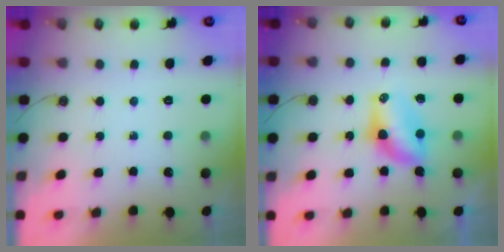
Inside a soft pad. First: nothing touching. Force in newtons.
{"total": 7.2, "press": 7.1, "slide": 1.2}